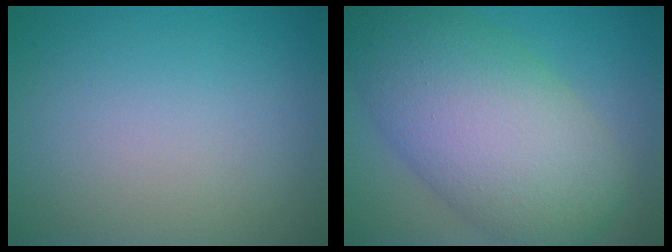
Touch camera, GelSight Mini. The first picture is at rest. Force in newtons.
{"total": 12.1, "press": 12.1, "slide": 0.2}